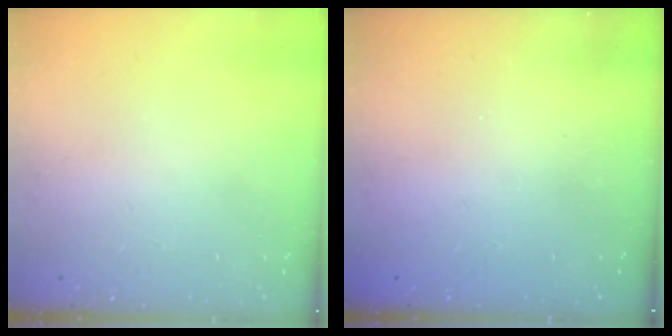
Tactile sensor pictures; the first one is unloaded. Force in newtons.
{"total": 2.2, "press": 2.1, "slide": 0.7}